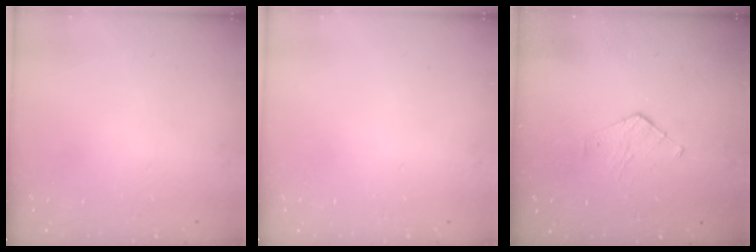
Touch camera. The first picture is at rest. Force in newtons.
{"total": 0.0}
{"total": 2.8, "press": 2.8, "slide": 0.3}